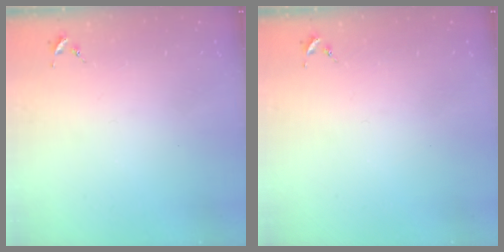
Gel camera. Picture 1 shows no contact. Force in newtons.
{"total": 0.0}